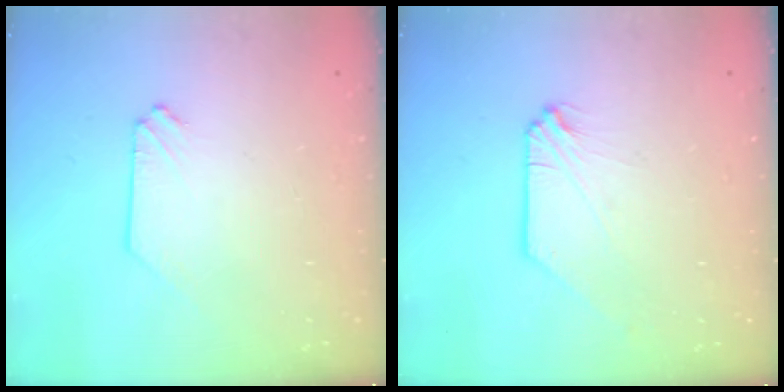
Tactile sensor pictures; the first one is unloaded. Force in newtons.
{"total": 0.0}